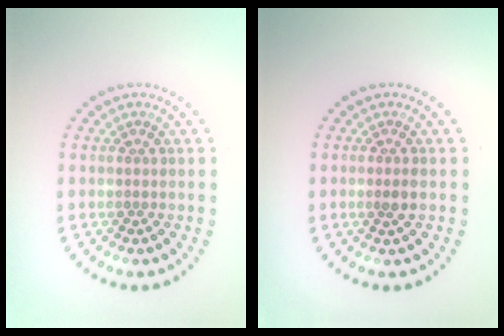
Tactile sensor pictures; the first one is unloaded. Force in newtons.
{"total": 1.3, "press": 1.1, "slide": 0.6}